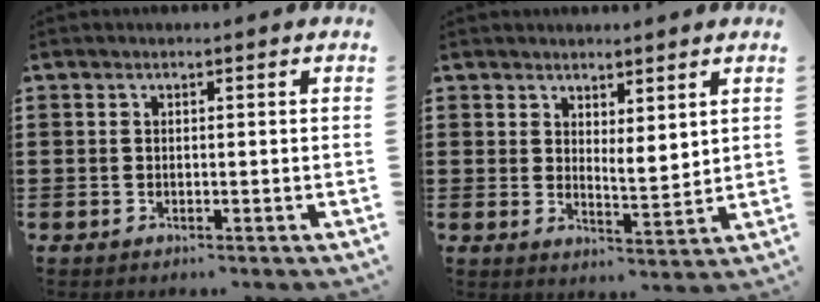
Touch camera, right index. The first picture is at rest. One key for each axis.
{"total": 3.3, "fx": 3.2, "fy": 0.8, "fz": 0.5, "tx": -0.012, "ty": -0.010, "tz": 0.060}